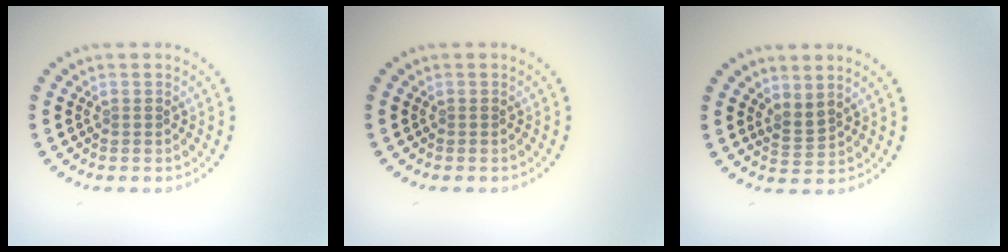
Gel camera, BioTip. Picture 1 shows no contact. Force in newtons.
{"total": 0.0}
{"total": 1.7, "press": 1.2, "slide": 1.1}